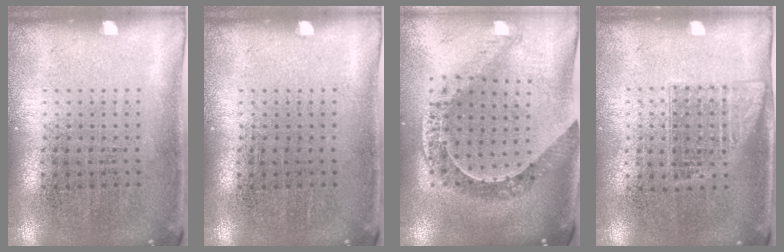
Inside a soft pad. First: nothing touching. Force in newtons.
{"total": 0.0}
{"total": 1.1, "press": 1.1, "slide": 0.1}
{"total": 1.0, "press": 0.9, "slide": 0.4}